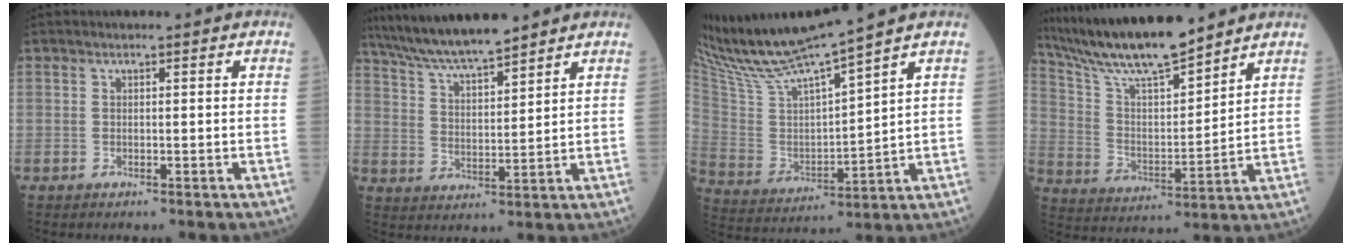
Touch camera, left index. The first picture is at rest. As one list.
[{"total": 11.4, "force": [10.0, 0.9, 5.4], "torque": [-0.101, 0.017, 0.185]}, {"total": 14.6, "force": [13.1, -1.7, 6.2], "torque": [-0.136, 0.001, 0.263]}, {"total": 15.2, "force": [13.3, 0.9, 7.2], "torque": [-0.143, 0.003, 0.249]}]